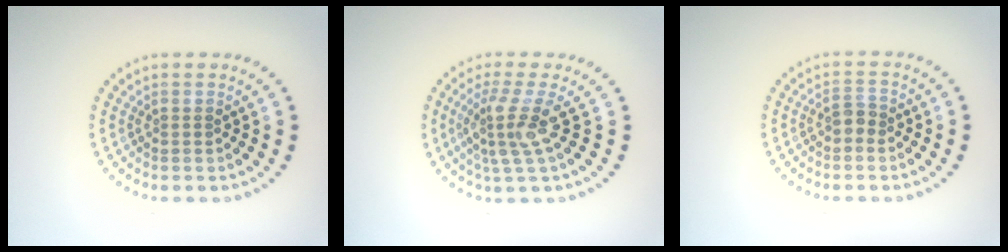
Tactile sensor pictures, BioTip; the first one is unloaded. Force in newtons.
{"total": 3.5, "press": 2.5, "slide": 2.4}
{"total": 1.4, "press": 1.2, "slide": 0.6}